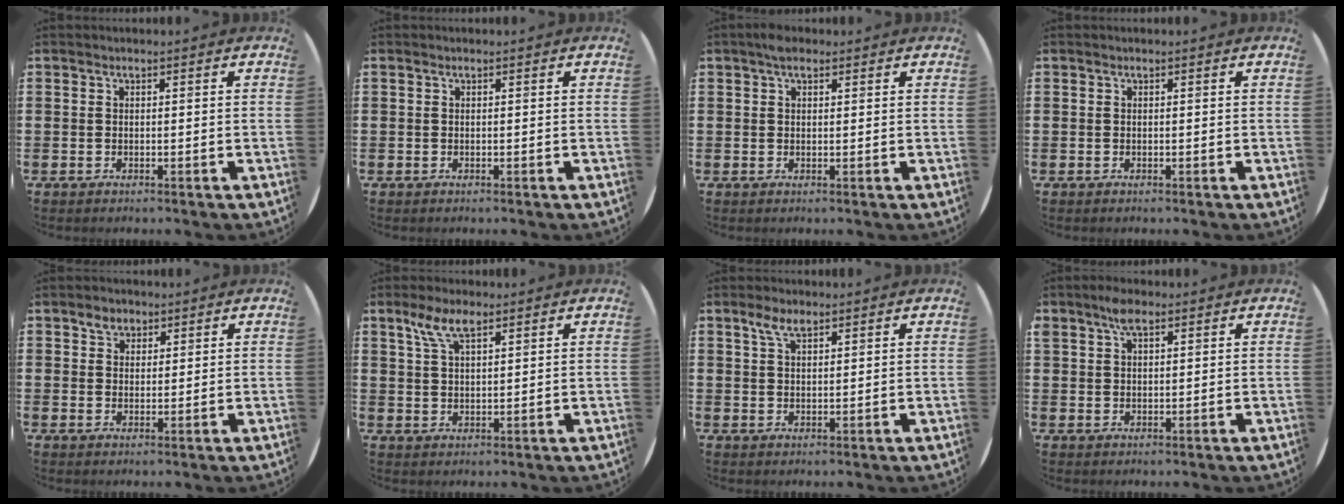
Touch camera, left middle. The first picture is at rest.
{"total": 0.0}
{"total": 1.9, "force": [1.4, 0.8, 1.0], "torque": [-0.014, 0.003, 0.022]}
{"total": 0.0}
{"total": 2.3, "force": [1.8, 1.4, 0.4], "torque": [-0.003, 0.000, 0.033]}
{"total": 5.1, "force": [3.3, 1.8, 3.5], "torque": [-0.077, 0.007, 0.058]}
{"total": 3.1, "force": [2.2, 1.1, 1.9], "torque": [-0.042, 0.006, 0.039]}
{"total": 3.1, "force": [2.3, 1.4, 1.7], "torque": [-0.021, 0.000, 0.038]}